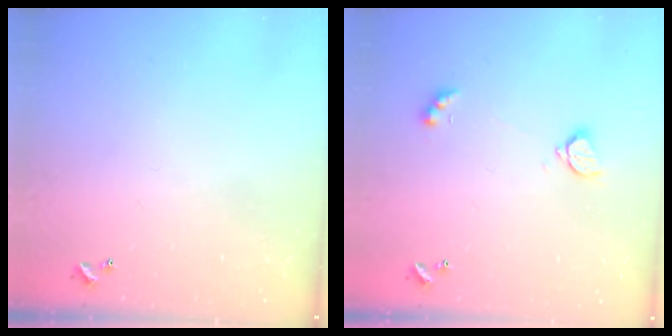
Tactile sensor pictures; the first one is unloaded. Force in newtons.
{"total": 2.4, "press": 2.4, "slide": 0.6}